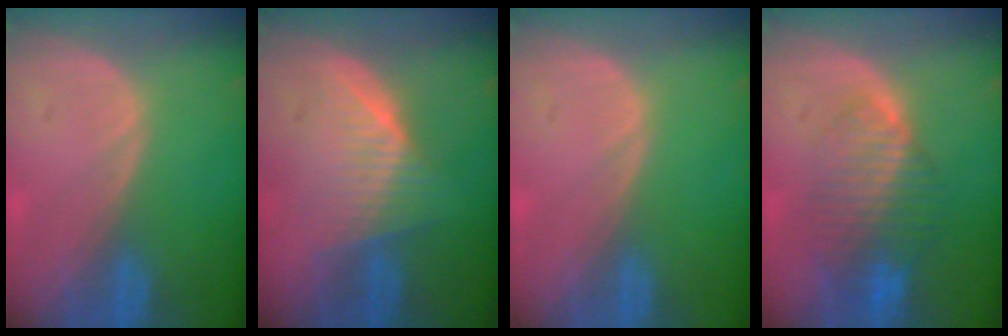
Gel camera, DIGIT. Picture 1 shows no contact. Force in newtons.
{"total": 6.4, "press": 6.2, "slide": 1.7}
{"total": 0.0}
{"total": 8.3, "press": 7.1, "slide": 4.4}